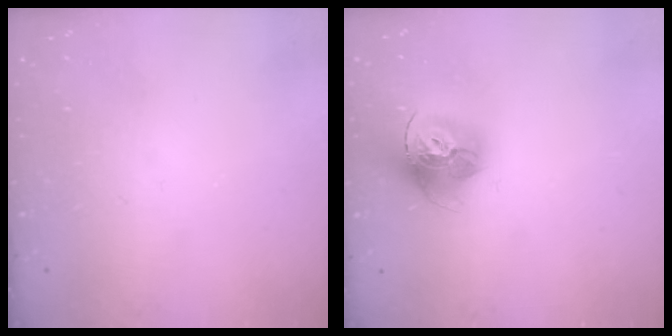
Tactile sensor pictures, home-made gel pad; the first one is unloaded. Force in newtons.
{"total": 15.7, "press": 15.6, "slide": 1.7}